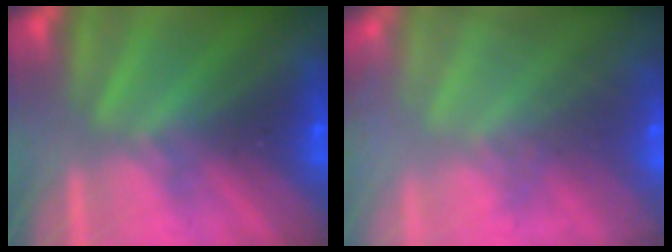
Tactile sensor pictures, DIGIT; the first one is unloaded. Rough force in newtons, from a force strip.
{"total": 7.7}